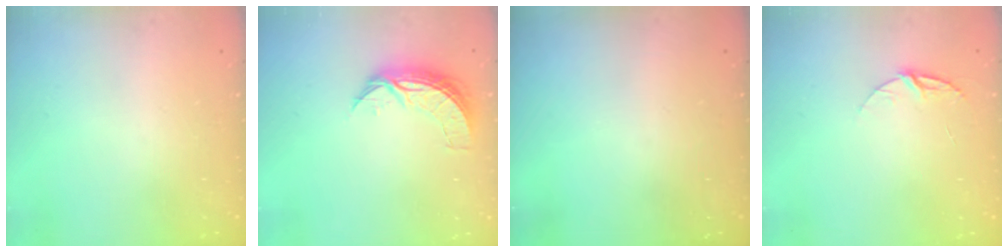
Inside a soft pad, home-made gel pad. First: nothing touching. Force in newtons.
{"total": 7.3, "press": 7.3, "slide": 0.2}
{"total": 0.0}
{"total": 5.7, "press": 5.7, "slide": 0.6}